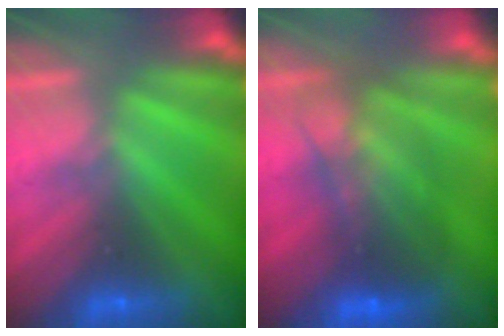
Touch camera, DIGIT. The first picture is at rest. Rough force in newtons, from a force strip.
{"total": 5.8}